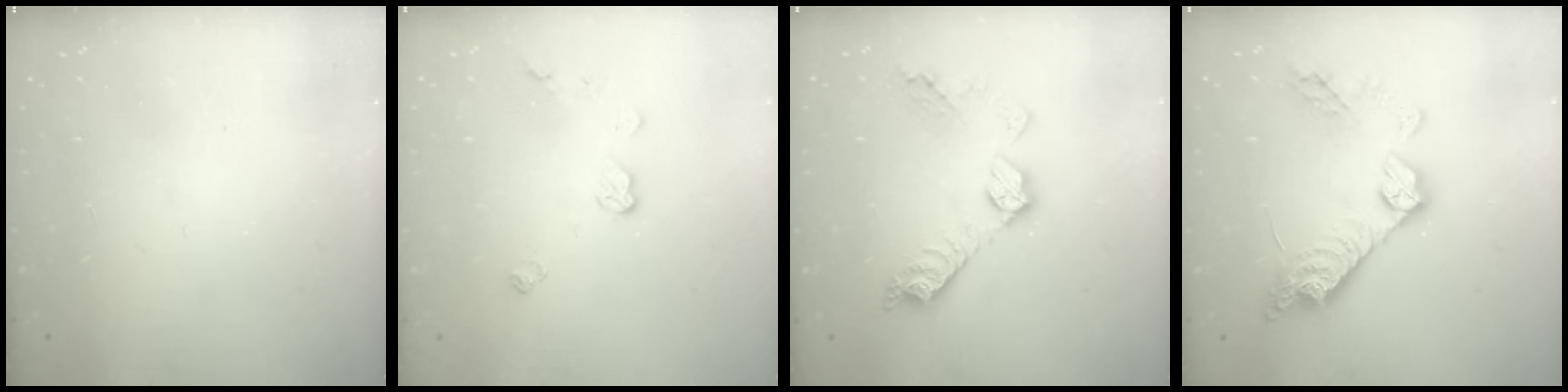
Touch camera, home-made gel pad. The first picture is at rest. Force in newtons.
{"total": 5.5, "press": 5.5, "slide": 0.5}
{"total": 10.7, "press": 10.7, "slide": 0.4}
{"total": 16.1, "press": 16.0, "slide": 0.9}